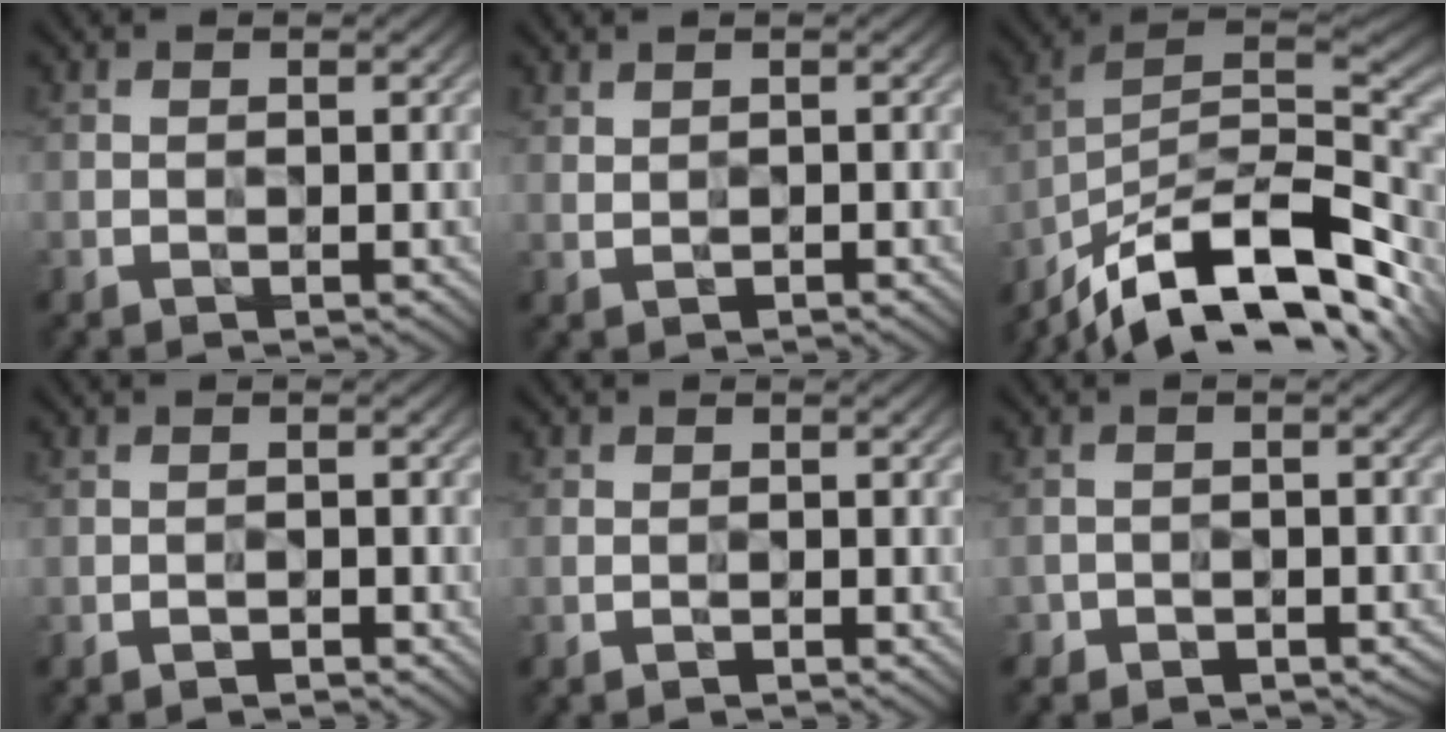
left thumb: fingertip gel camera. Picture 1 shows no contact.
{"total": 0.8, "force": [0.7, 0.3, 0.4], "torque": [-0.012, 0.000, 0.017]}
{"total": 16.7, "force": [-10.7, 6.4, 11.2], "torque": [-0.240, -0.011, -0.183]}
{"total": 0.9, "force": [-0.8, 0.2, 0.4], "torque": [-0.005, 0.001, -0.015]}
{"total": 0.7, "force": [-0.6, 0.5, 0.1], "torque": [0.002, -0.002, -0.014]}
{"total": 2.0, "force": [-1.6, 1.2, 0.3], "torque": [0.000, 0.004, -0.028]}